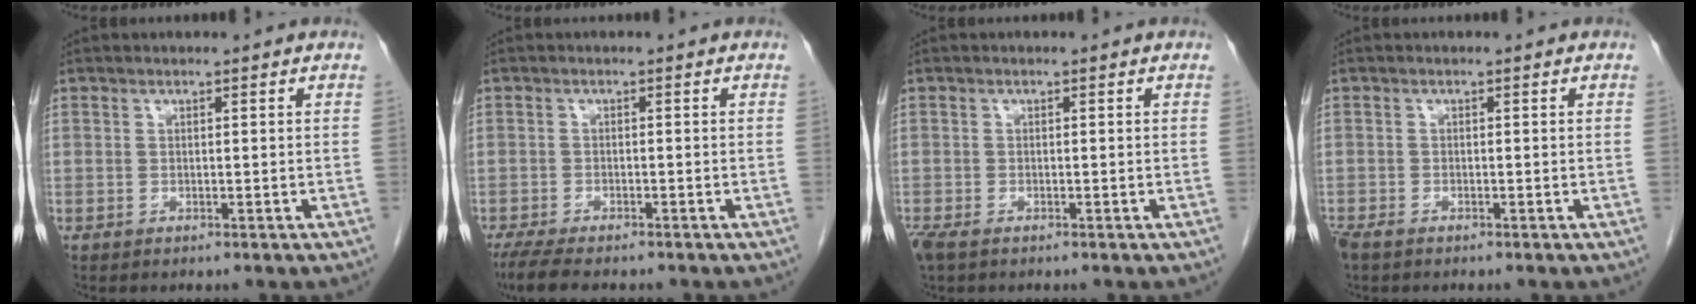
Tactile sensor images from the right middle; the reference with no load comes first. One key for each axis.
{"total": 6.8, "fx": -5.5, "fy": 1.5, "fz": 3.6, "tx": -0.065, "ty": -0.015, "tz": -0.086}
{"total": 3.1, "fx": -2.2, "fy": 1.3, "fz": 1.8, "tx": -0.046, "ty": -0.010, "tz": -0.036}
{"total": 2.4, "fx": -1.8, "fy": 0.9, "fz": 1.3, "tx": -0.029, "ty": -0.006, "tz": -0.031}